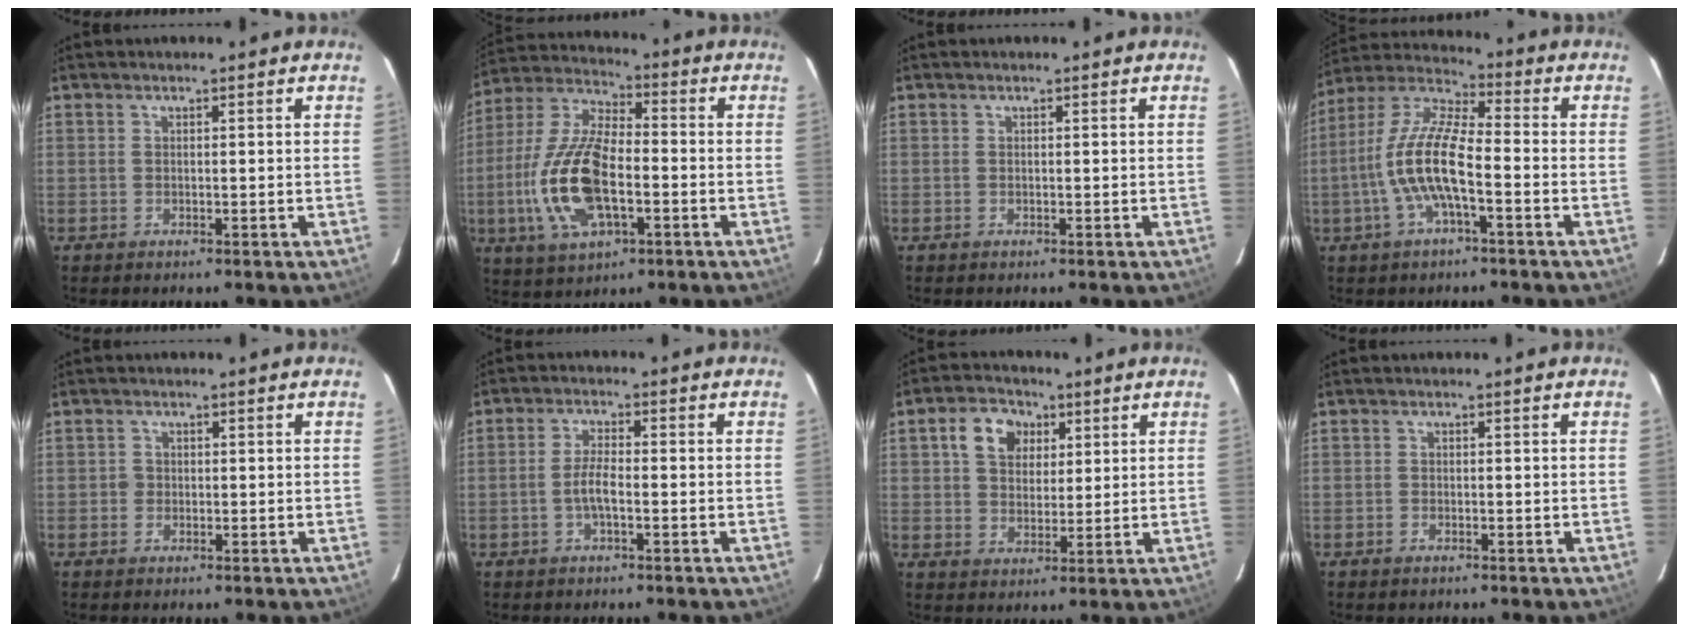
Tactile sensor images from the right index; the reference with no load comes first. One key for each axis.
{"total": 17.4, "fx": -4.1, "fy": 7.7, "fz": 15.1, "tx": -0.327, "ty": -0.003, "tz": -0.078}
{"total": 0.0}
{"total": 12.7, "fx": -3.4, "fy": 3.4, "fz": 11.8, "tx": -0.243, "ty": 0.004, "tz": -0.070}
{"total": 1.1, "fx": -0.3, "fy": 1.1, "fz": 0.1, "tx": 0.000, "ty": 0.002, "tz": -0.004}
{"total": 3.5, "fx": -1.3, "fy": 0.8, "fz": 3.2, "tx": -0.067, "ty": 0.003, "tz": -0.023}
{"total": 7.7, "fx": 3.0, "fy": 5.8, "fz": 4.2, "tx": -0.076, "ty": 0.025, "tz": 0.053}
{"total": 1.1, "fx": -0.9, "fy": 0.6, "fz": 0.2, "tx": -0.003, "ty": 0.000, "tz": -0.016}